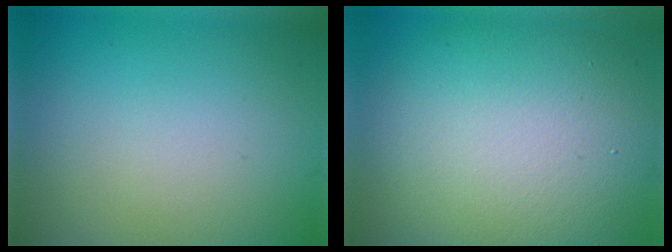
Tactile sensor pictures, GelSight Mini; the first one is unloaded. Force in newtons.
{"total": 12.9, "press": 12.9, "slide": 0.5}